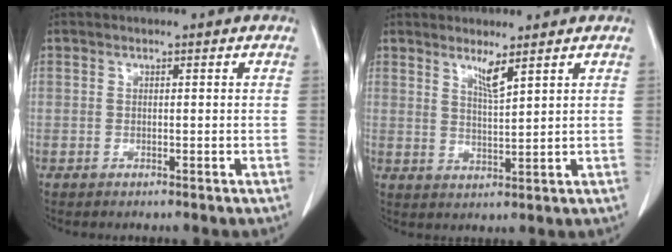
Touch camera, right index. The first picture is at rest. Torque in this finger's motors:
{"motor_torque": [0.12, 0.11, 0.07, 0.04]}